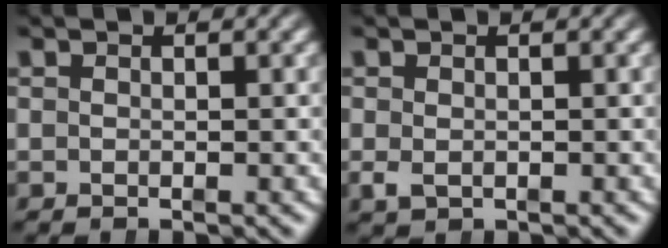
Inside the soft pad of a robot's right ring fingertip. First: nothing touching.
{"total": 1.0, "force": [-0.5, 0.5, 0.7], "torque": [-0.021, -0.013, 0.001]}